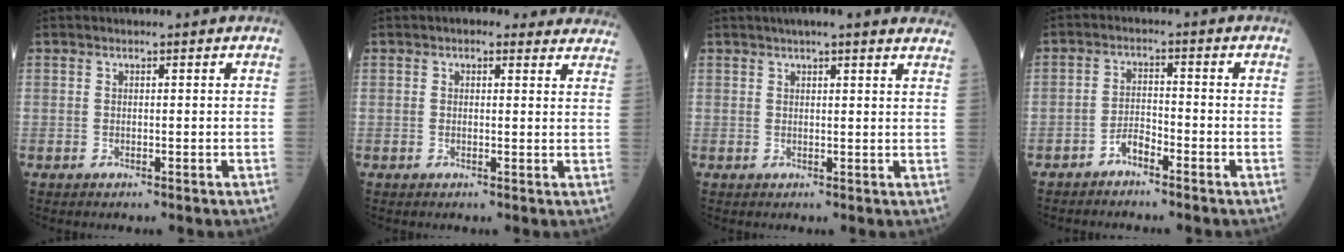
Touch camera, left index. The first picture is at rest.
{"total": 8.6, "force": [7.6, 3.0, 2.6], "torque": [-0.005, 0.015, 0.065]}
{"total": 12.5, "force": [11.0, 1.3, 5.8], "torque": [-0.069, 0.024, 0.120]}
{"total": 2.7, "force": [-2.2, 0.7, 1.3], "torque": [-0.024, 0.002, -0.043]}